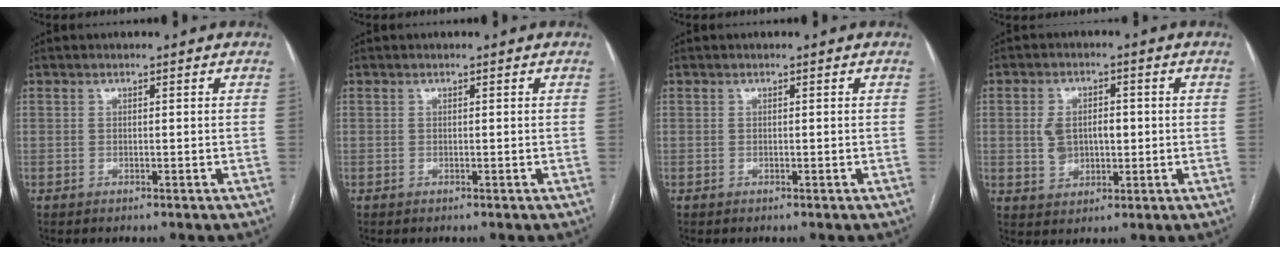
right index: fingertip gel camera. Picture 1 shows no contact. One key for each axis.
{"total": 0.0}
{"total": 0.0}
{"total": 5.6, "fx": 0.4, "fy": 4.0, "fz": 4.0, "tx": -0.074, "ty": 0.015, "tz": 0.017}